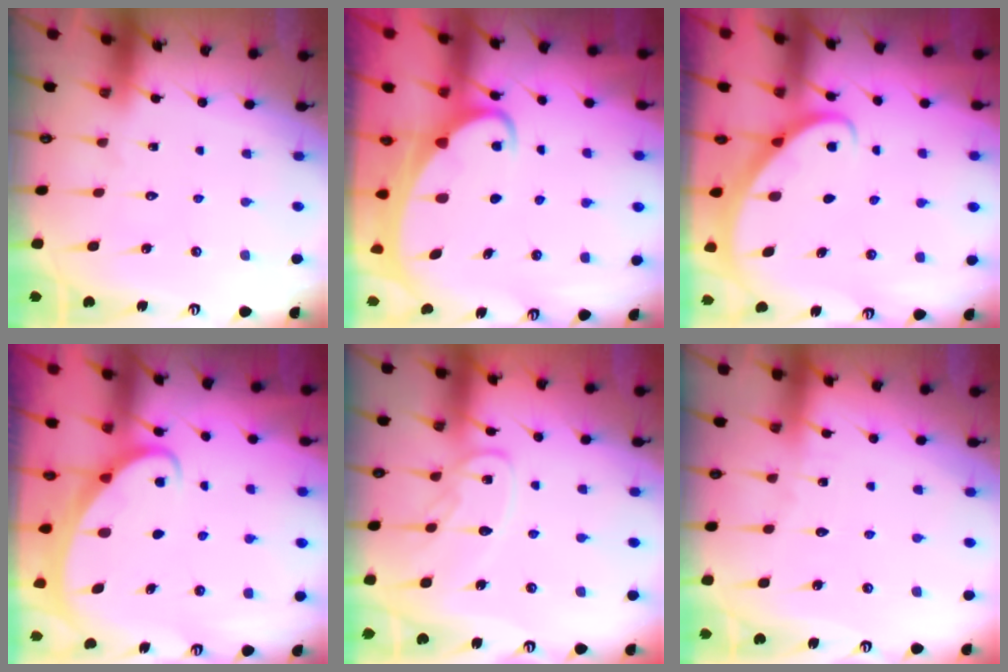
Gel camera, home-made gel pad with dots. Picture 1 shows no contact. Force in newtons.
{"total": 3.0, "press": 2.9, "slide": 0.3}
{"total": 2.7, "press": 2.7, "slide": 0.2}
{"total": 2.1, "press": 2.1, "slide": 0.0}
{"total": 10.5, "press": 10.4, "slide": 0.9}
{"total": 2.7, "press": 2.7, "slide": 0.2}